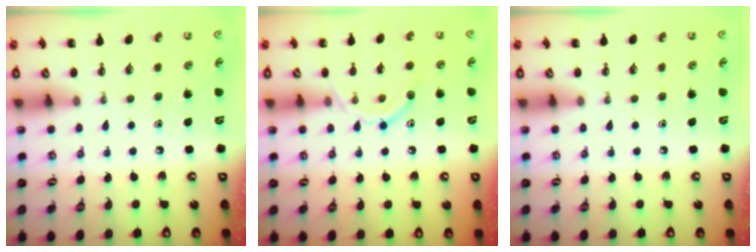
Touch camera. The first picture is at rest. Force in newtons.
{"total": 10.9, "press": 10.9, "slide": 0.8}
{"total": 0.0}